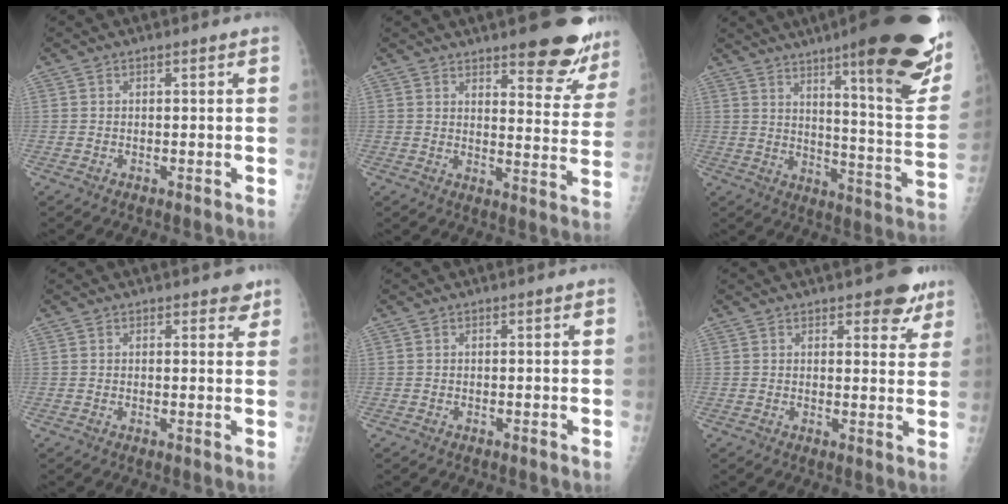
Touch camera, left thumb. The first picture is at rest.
{"total": 14.7, "force": [10.8, 4.4, 8.9], "torque": [-0.067, -0.074, 0.129]}
{"total": 27.6, "force": [16.1, 4.7, 21.9], "torque": [-0.249, -0.067, 0.227]}
{"total": 2.4, "force": [1.7, 1.2, 1.2], "torque": [0.007, -0.007, 0.016]}
{"total": 0.0}
{"total": 6.0, "force": [4.1, 2.6, 3.6], "torque": [-0.010, -0.019, 0.047]}